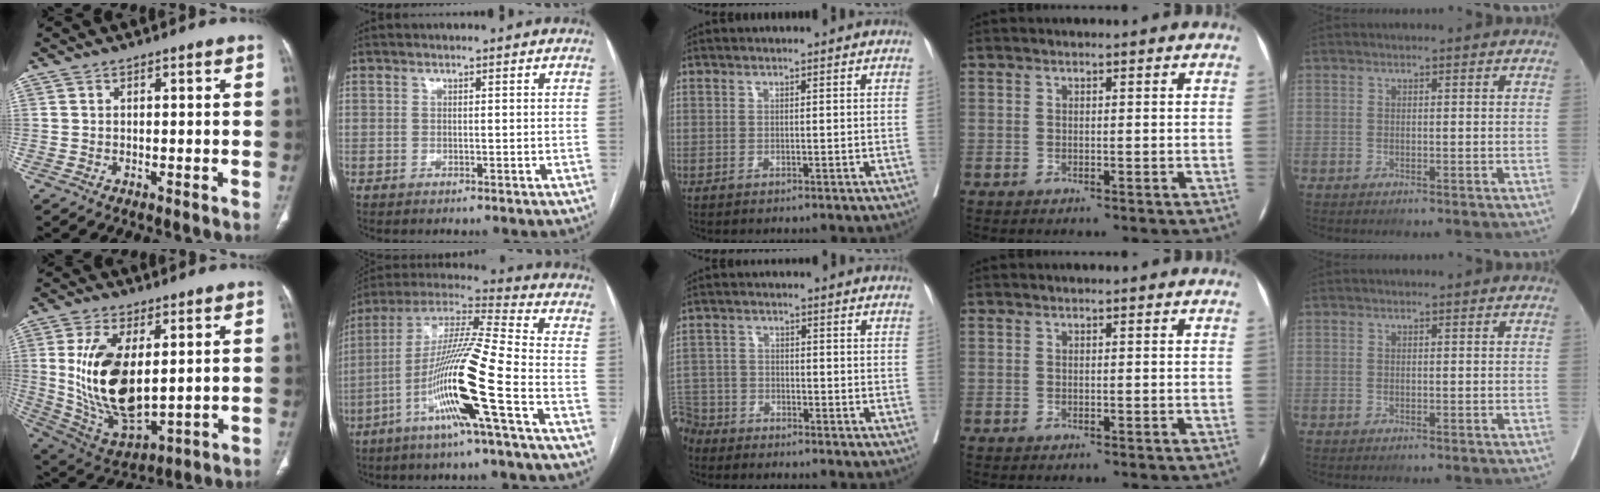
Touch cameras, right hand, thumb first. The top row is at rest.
{"thumb": {"total": 18.0, "force": [2.7, 9.0, 15.3], "torque": [-0.288, -0.022, 0.070]}, "index": {"total": 17.0, "force": [-6.4, -0.9, 15.7], "torque": [-0.308, -0.006, -0.127]}, "middle": {"total": 7.3, "force": [-6.5, 3.3, 0.6], "torque": [-0.015, 0.003, -0.128]}}